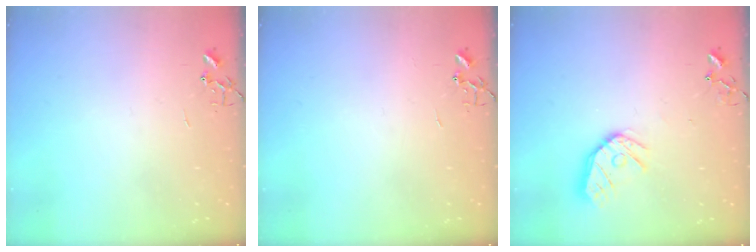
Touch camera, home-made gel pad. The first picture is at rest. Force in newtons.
{"total": 0.0}
{"total": 12.6, "press": 12.5, "slide": 1.4}